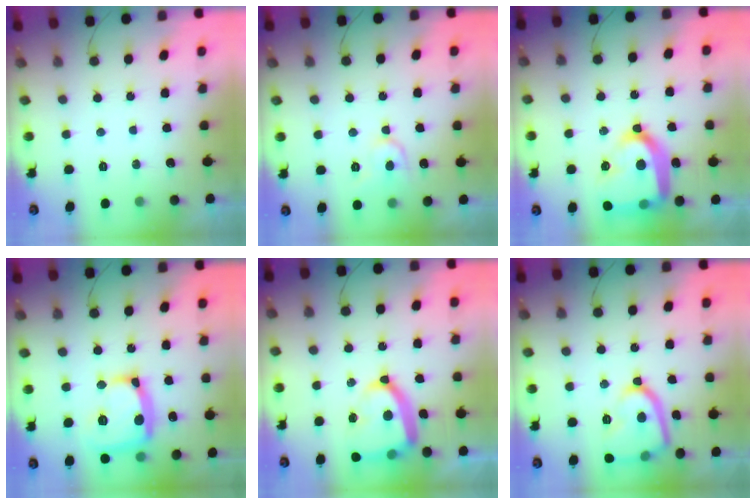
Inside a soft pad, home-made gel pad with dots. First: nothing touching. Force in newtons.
{"total": 7.1, "press": 7.1, "slide": 0.7}
{"total": 25.1, "press": 25.0, "slide": 2.3}
{"total": 17.8, "press": 17.7, "slide": 1.6}
{"total": 16.0, "press": 15.9, "slide": 1.6}
{"total": 14.7, "press": 14.6, "slide": 1.1}